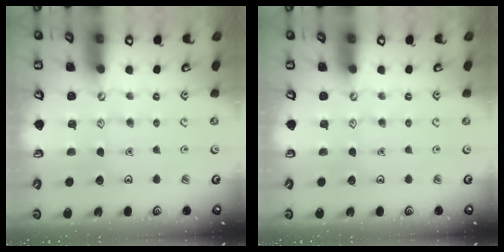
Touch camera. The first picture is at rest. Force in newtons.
{"total": 0.0}